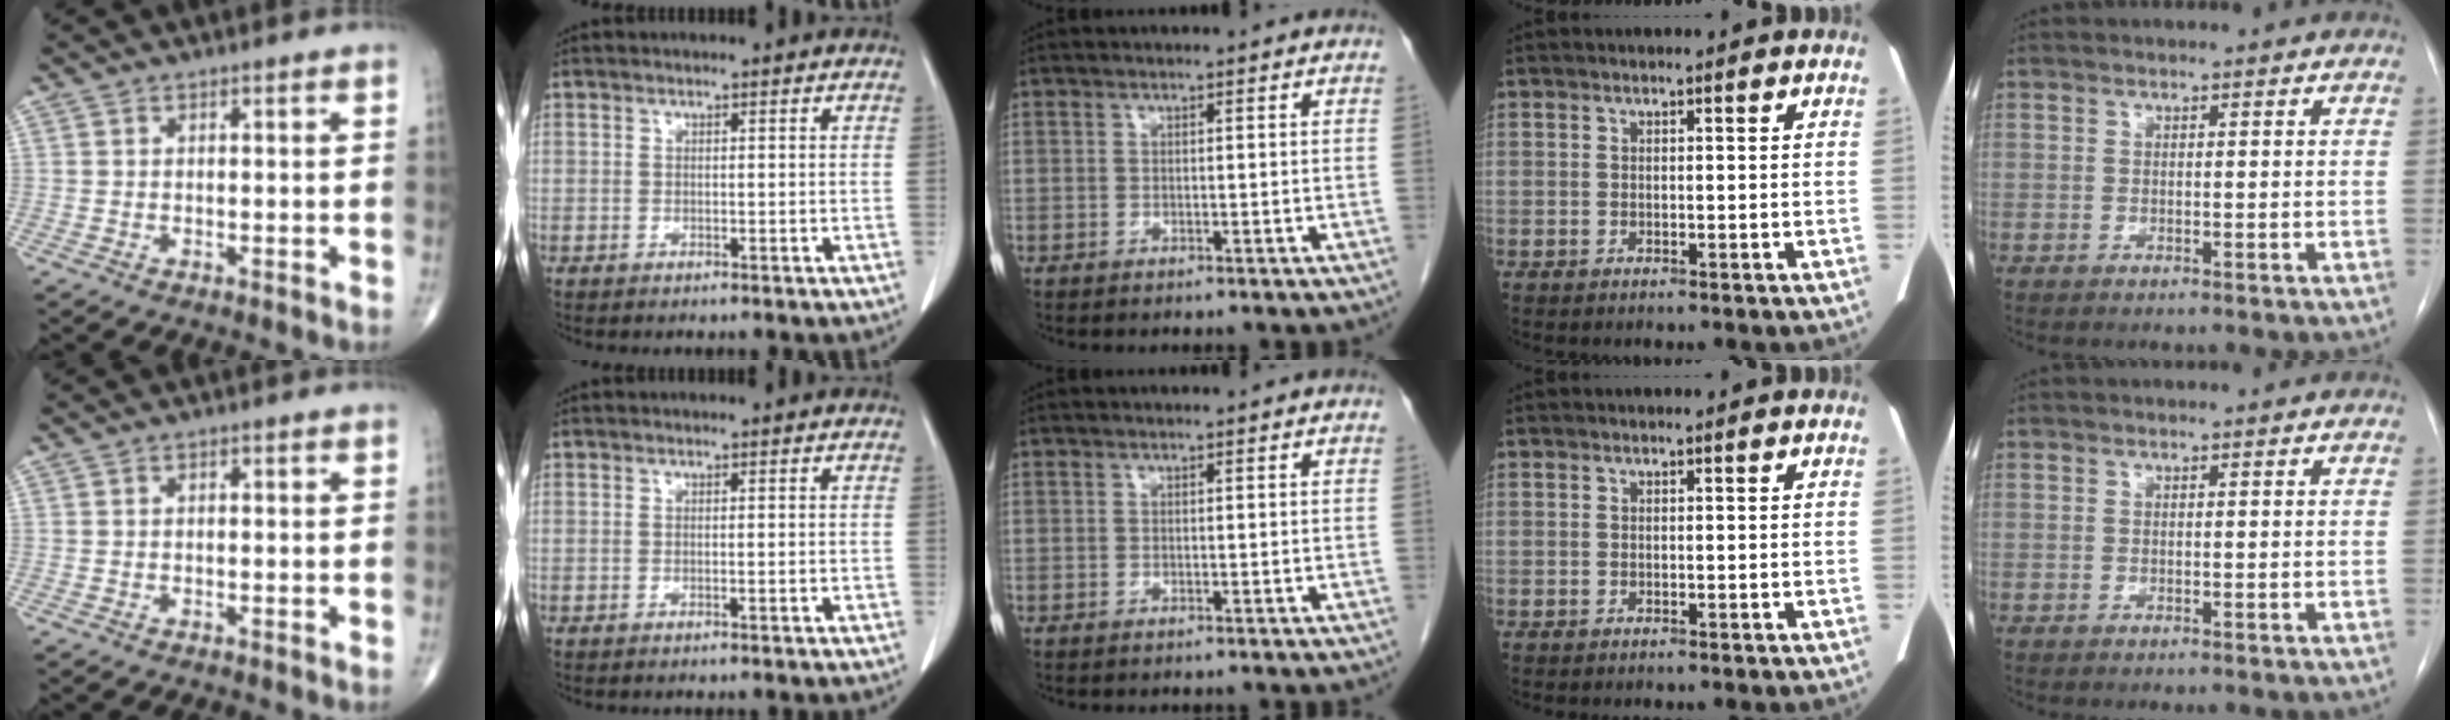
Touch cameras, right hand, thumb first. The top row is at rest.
{"thumb": {"total": 0.6, "force": [0.1, 0.3, 0.5], "torque": [-0.009, 0.004, 0.002]}, "index": {"total": 0.6, "force": [-0.2, 0.0, 0.5], "torque": [-0.013, 0.000, 0.002]}}